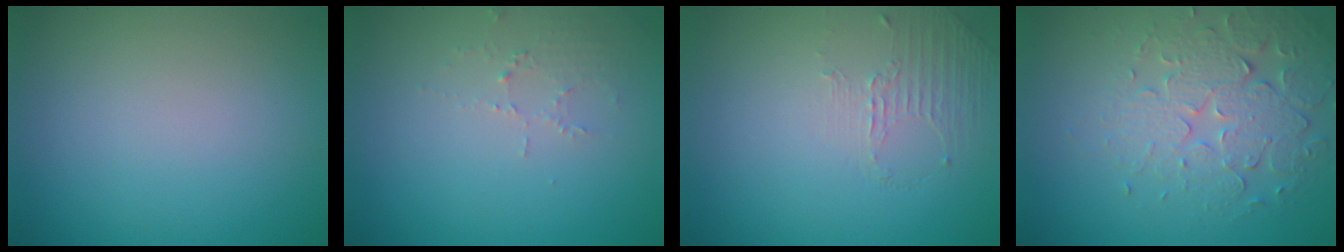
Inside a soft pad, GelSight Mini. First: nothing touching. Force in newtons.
{"total": 1.5, "press": 1.5, "slide": 0.2}
{"total": 1.2, "press": 0.4, "slide": 1.1}
{"total": 4.5, "press": 4.1, "slide": 1.9}